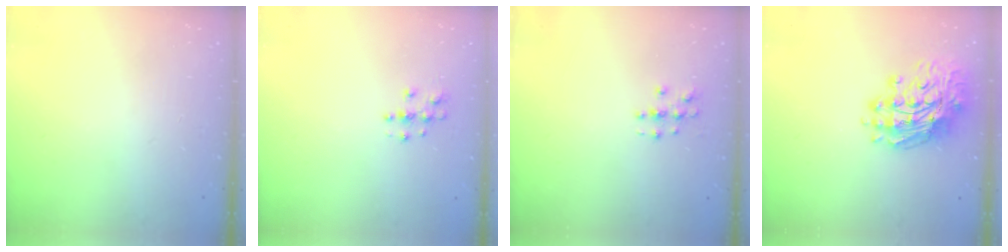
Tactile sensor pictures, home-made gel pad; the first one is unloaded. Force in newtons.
{"total": 3.8, "press": 3.8, "slide": 0.3}
{"total": 3.2, "press": 3.2, "slide": 0.1}
{"total": 15.0, "press": 14.9, "slide": 1.6}